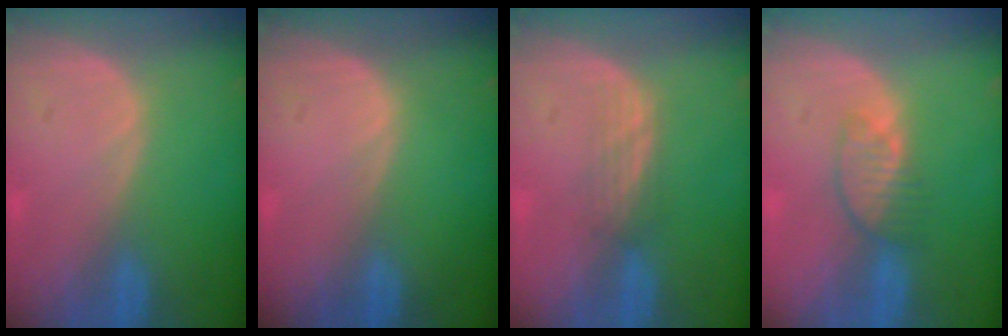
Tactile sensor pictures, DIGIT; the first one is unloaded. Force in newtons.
{"total": 0.0}
{"total": 2.1, "press": 2.1, "slide": 0.3}
{"total": 3.7, "press": 3.3, "slide": 1.6}